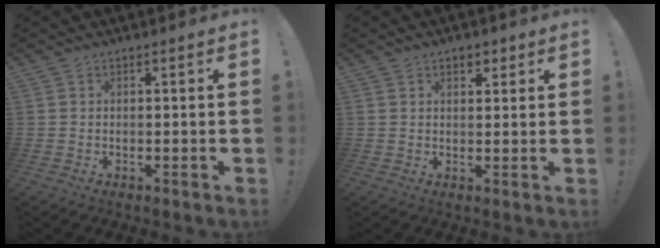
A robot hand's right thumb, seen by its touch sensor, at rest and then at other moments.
{"total": 3.0, "force": [1.6, 2.0, 1.5], "torque": [-0.016, -0.002, 0.026]}